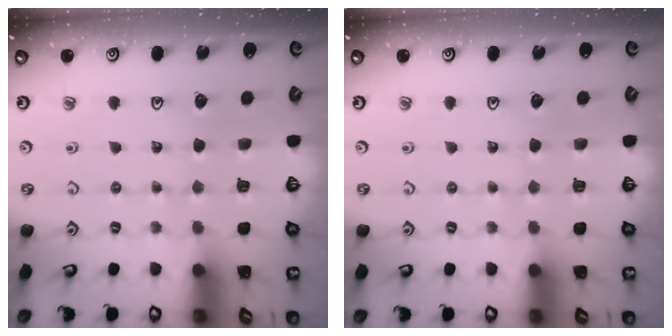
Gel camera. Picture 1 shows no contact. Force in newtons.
{"total": 0.0}